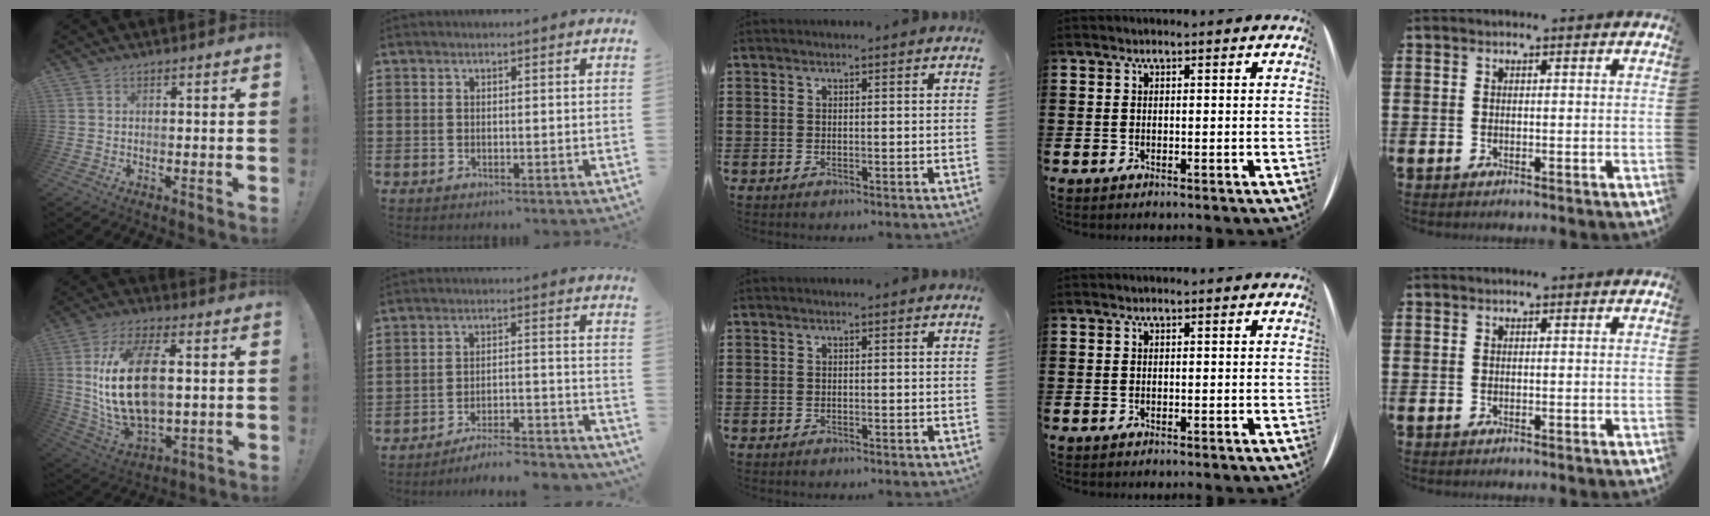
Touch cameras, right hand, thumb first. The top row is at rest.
{"thumb": {"total": 20.0, "force": [2.4, 10.7, 16.7], "torque": [-0.329, -0.003, 0.039]}, "index": {"total": 6.2, "force": [-6.0, 0.1, 1.7], "torque": [-0.025, 0.006, -0.116]}}